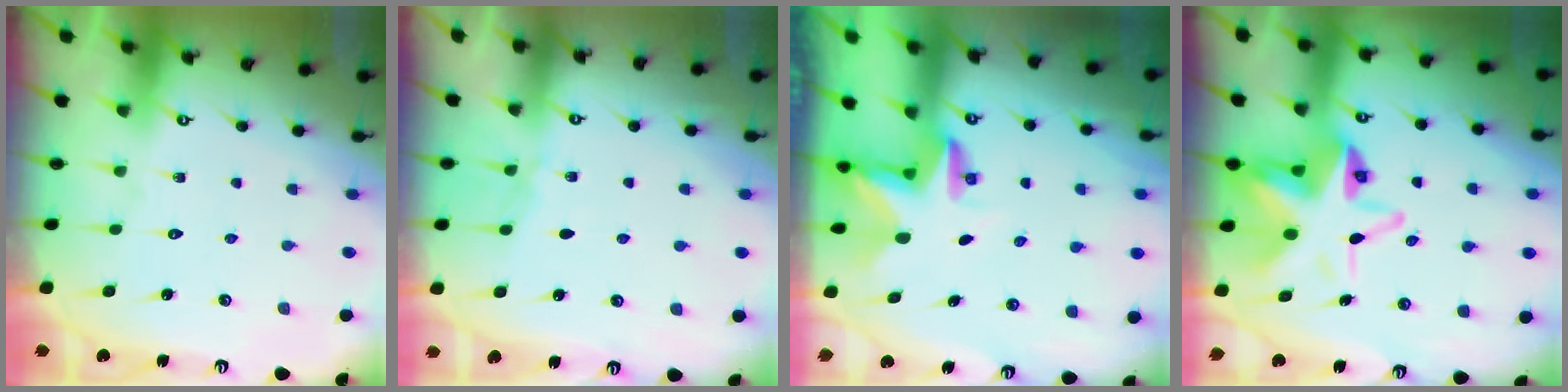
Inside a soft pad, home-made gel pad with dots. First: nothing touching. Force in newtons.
{"total": 3.4, "press": 3.4, "slide": 0.5}
{"total": 2.8, "press": 2.8, "slide": 0.3}
{"total": 12.3, "press": 12.0, "slide": 2.4}